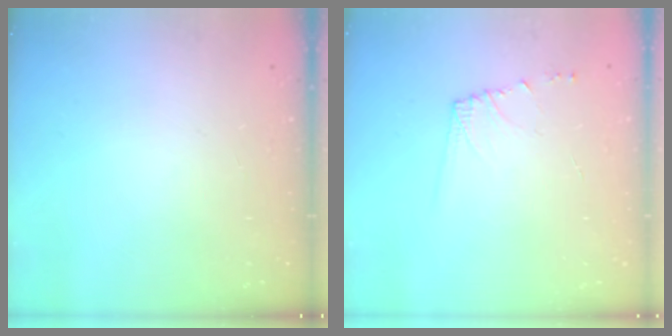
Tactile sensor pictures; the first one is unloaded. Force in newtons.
{"total": 5.8, "press": 5.8, "slide": 0.6}